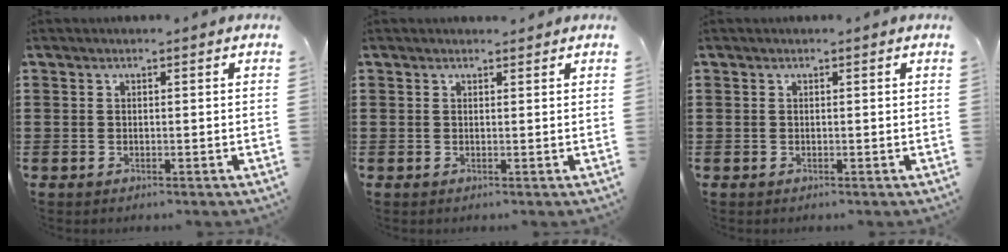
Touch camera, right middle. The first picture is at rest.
{"total": 0.6, "force": [0.5, 0.4, 0.0], "torque": [0.007, -0.002, 0.008]}
{"total": 0.0}